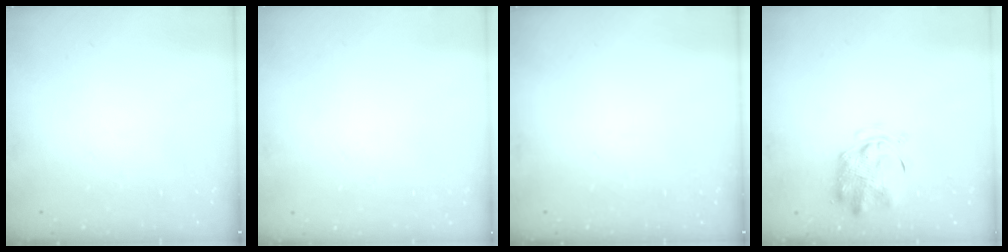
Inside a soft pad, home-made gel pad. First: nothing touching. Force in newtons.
{"total": 1.9, "press": 1.9, "slide": 0.2}
{"total": 0.0}
{"total": 2.9, "press": 2.9, "slide": 0.6}